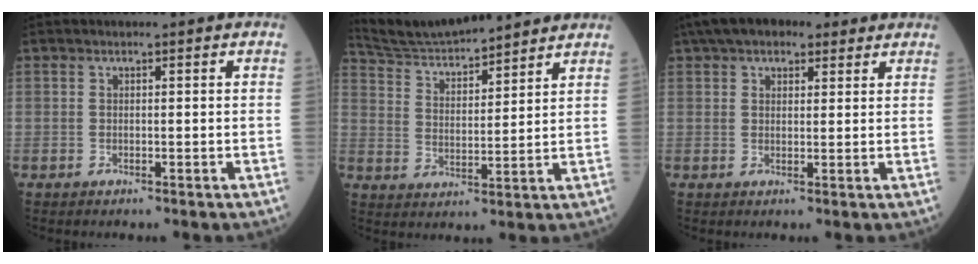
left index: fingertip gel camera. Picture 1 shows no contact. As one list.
[{"total": 14.6, "force": [13.7, 1.9, 4.7], "torque": [-0.091, 0.024, 0.232]}, {"total": 8.9, "force": [6.4, 4.0, 4.8], "torque": [-0.074, 0.045, 0.102]}]